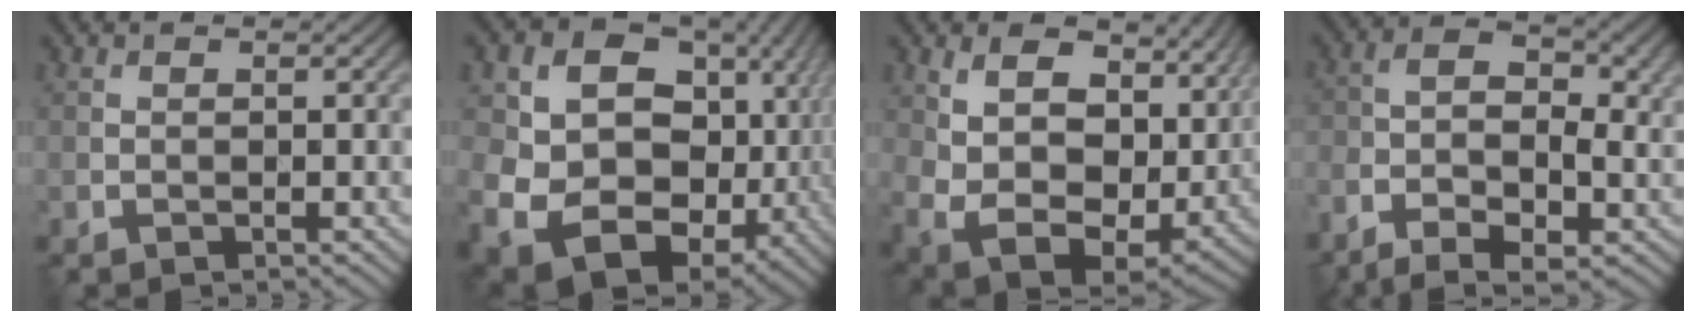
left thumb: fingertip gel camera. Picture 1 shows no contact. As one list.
[{"total": 17.2, "force": [0.0, 13.4, 10.8], "torque": [-0.200, -0.022, 0.035]}, {"total": 13.6, "force": [4.8, 8.9, 9.1], "torque": [-0.209, -0.010, 0.097]}, {"total": 9.4, "force": [-4.2, 4.1, 7.4], "torque": [-0.137, -0.014, -0.075]}]